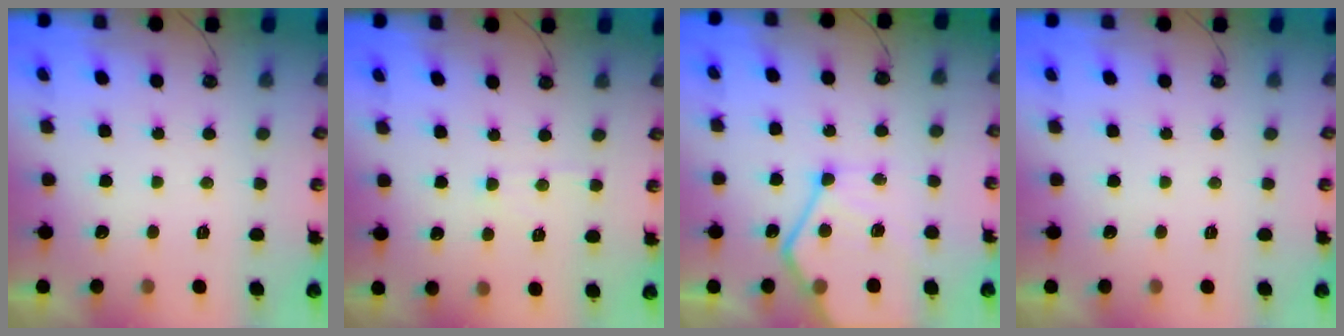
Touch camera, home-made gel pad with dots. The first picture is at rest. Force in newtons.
{"total": 3.7, "press": 3.6, "slide": 0.6}
{"total": 15.2, "press": 15.2, "slide": 1.3}
{"total": 0.0}